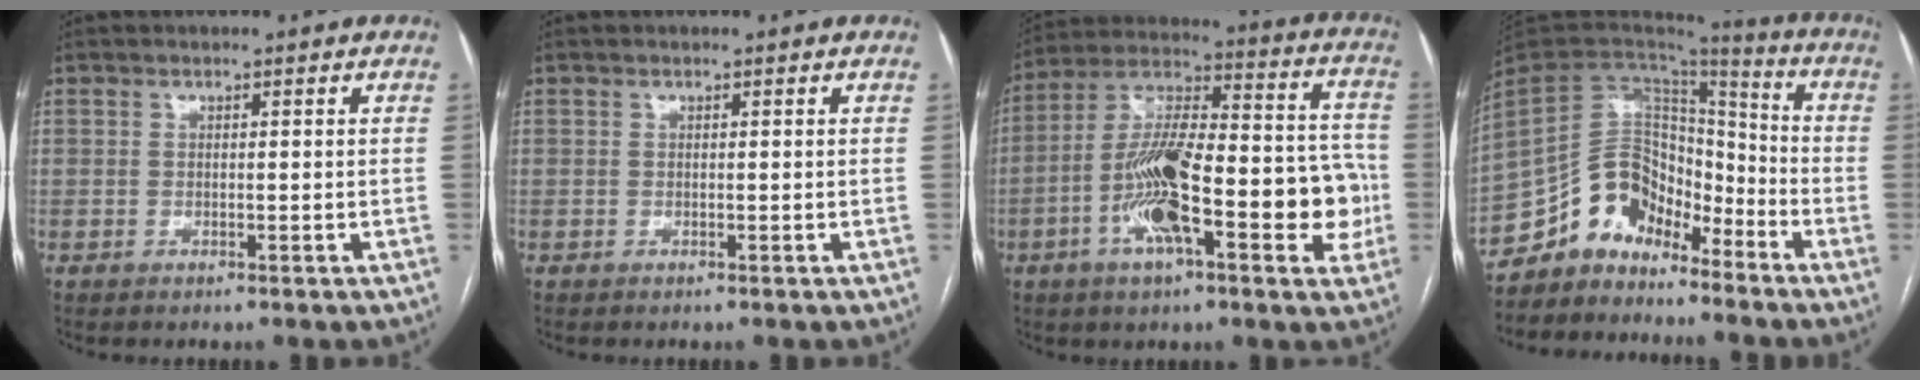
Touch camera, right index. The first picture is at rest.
{"total": 0.0}
{"total": 20.9, "force": [-5.4, 6.0, 19.3], "torque": [-0.304, 0.035, -0.083]}
{"total": 12.8, "force": [-10.1, 7.0, 3.7], "torque": [-0.066, 0.064, -0.184]}